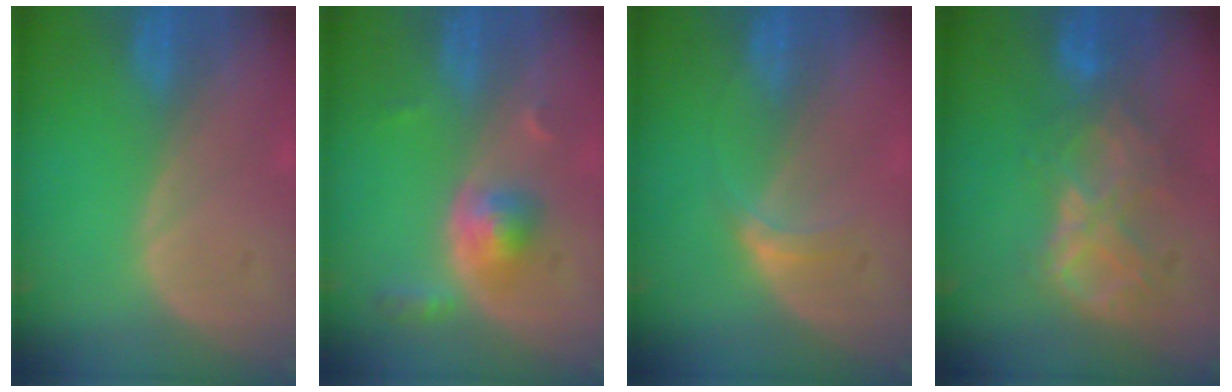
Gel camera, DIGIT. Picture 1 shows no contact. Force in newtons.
{"total": 5.2, "press": 4.9, "slide": 1.8}
{"total": 2.9, "press": 2.5, "slide": 1.5}
{"total": 8.8, "press": 7.7, "slide": 4.2}